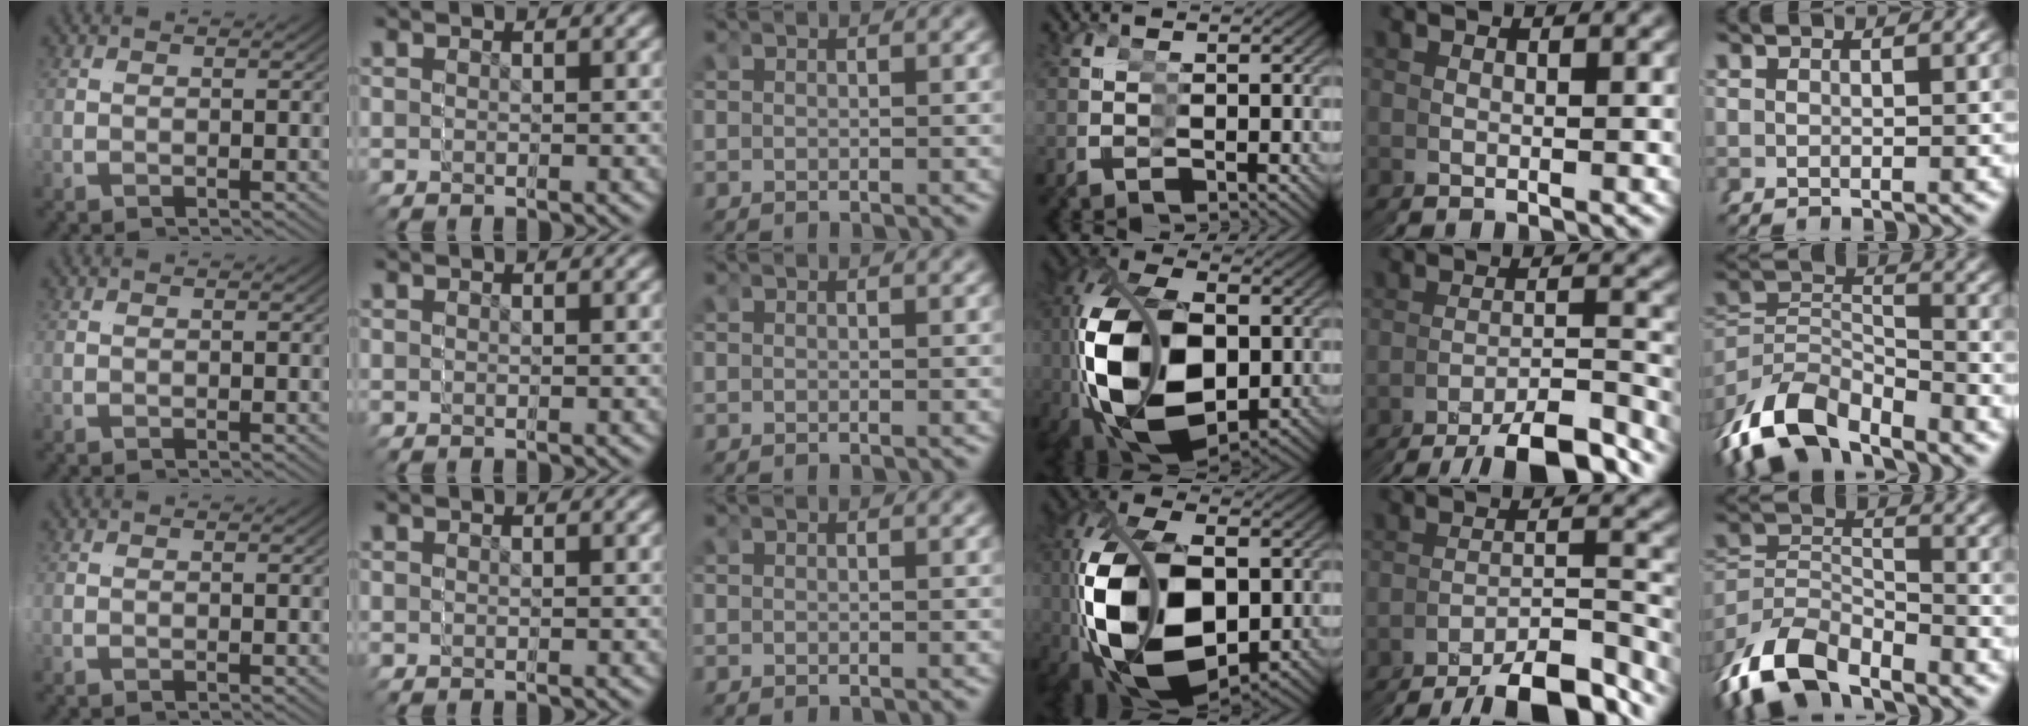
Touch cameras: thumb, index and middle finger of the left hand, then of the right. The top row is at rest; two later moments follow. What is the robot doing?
{"motion": "grasp_and_lifting", "object": "markers"}